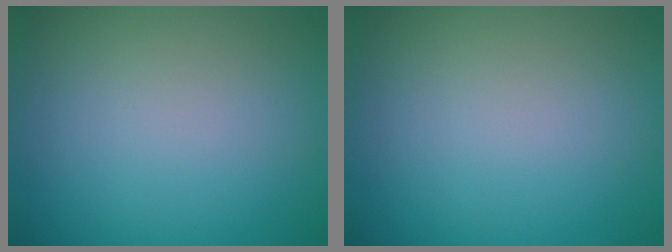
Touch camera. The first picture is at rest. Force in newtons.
{"total": 0.0}